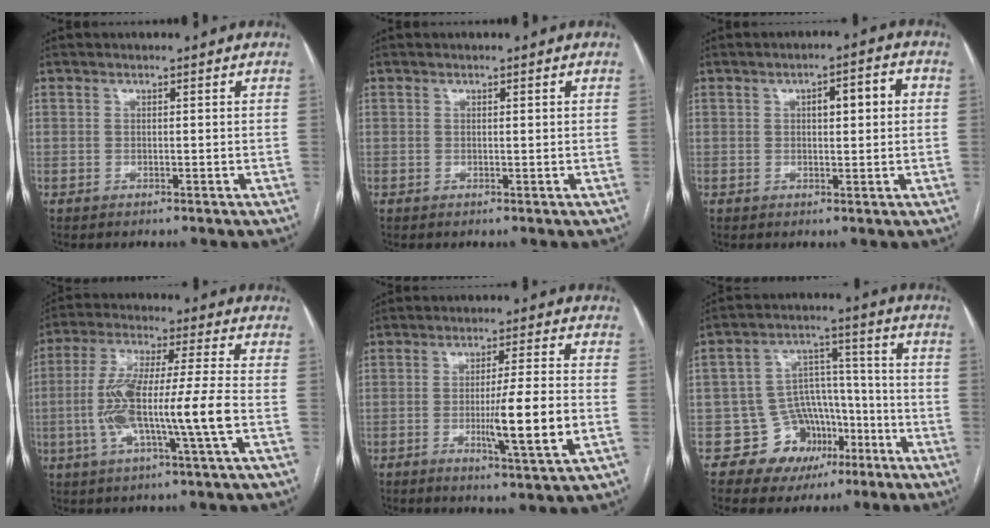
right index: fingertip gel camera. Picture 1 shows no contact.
{"total": 0.0}
{"total": 4.9, "force": [0.9, 1.3, 4.6], "torque": [-0.070, 0.018, 0.012]}
{"total": 13.5, "force": [-2.7, 0.2, 13.2], "torque": [-0.262, 0.006, -0.056]}
{"total": 9.9, "force": [-2.3, -0.4, 9.6], "torque": [-0.154, -0.017, -0.039]}
{"total": 10.2, "force": [-5.3, 8.4, 2.4], "torque": [-0.018, 0.055, -0.073]}